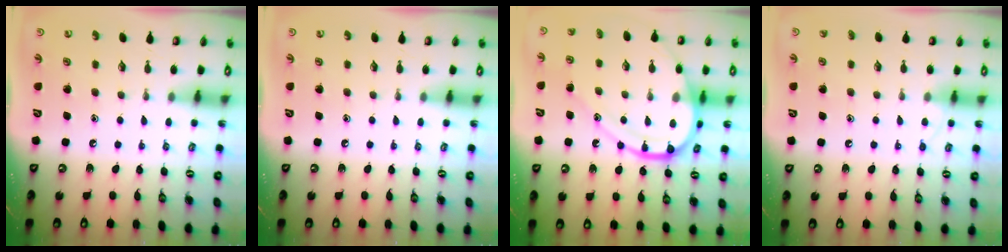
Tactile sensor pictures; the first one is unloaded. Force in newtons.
{"total": 0.0}
{"total": 15.3, "press": 15.3, "slide": 1.4}
{"total": 4.2, "press": 4.2, "slide": 0.4}